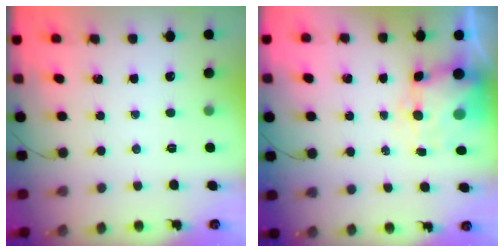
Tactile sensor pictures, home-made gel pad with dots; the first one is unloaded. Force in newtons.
{"total": 8.0, "press": 7.9, "slide": 1.5}